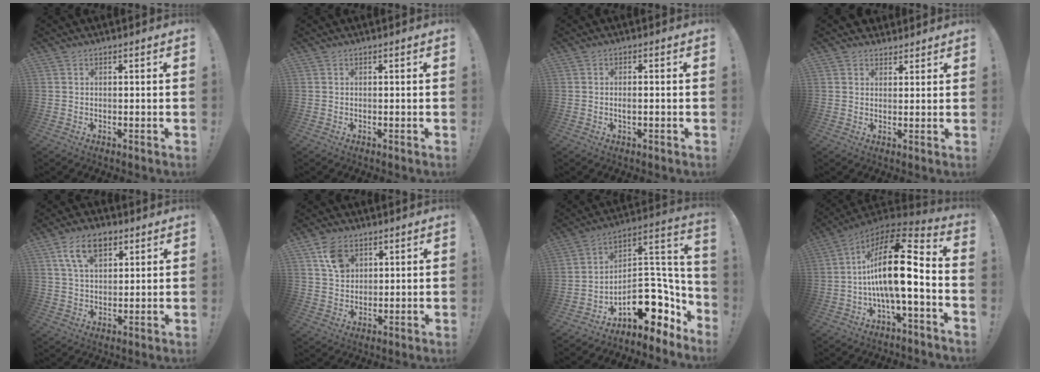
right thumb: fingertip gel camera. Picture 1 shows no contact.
{"total": 0.0}
{"total": 1.7, "force": [-0.8, 0.2, 1.5], "torque": [-0.023, 0.000, -0.017]}
{"total": 3.4, "force": [2.6, 2.1, 0.2], "torque": [0.010, -0.014, 0.045]}
{"total": 10.8, "force": [5.4, 6.1, 7.0], "torque": [-0.117, -0.001, 0.102]}
{"total": 8.1, "force": [3.9, 5.9, 4.0], "torque": [-0.058, -0.008, 0.075]}
{"total": 15.0, "force": [-5.3, 9.2, 10.5], "torque": [-0.111, 0.013, -0.076]}
{"total": 21.0, "force": [-0.9, 7.0, 19.8], "torque": [-0.348, 0.002, -0.021]}